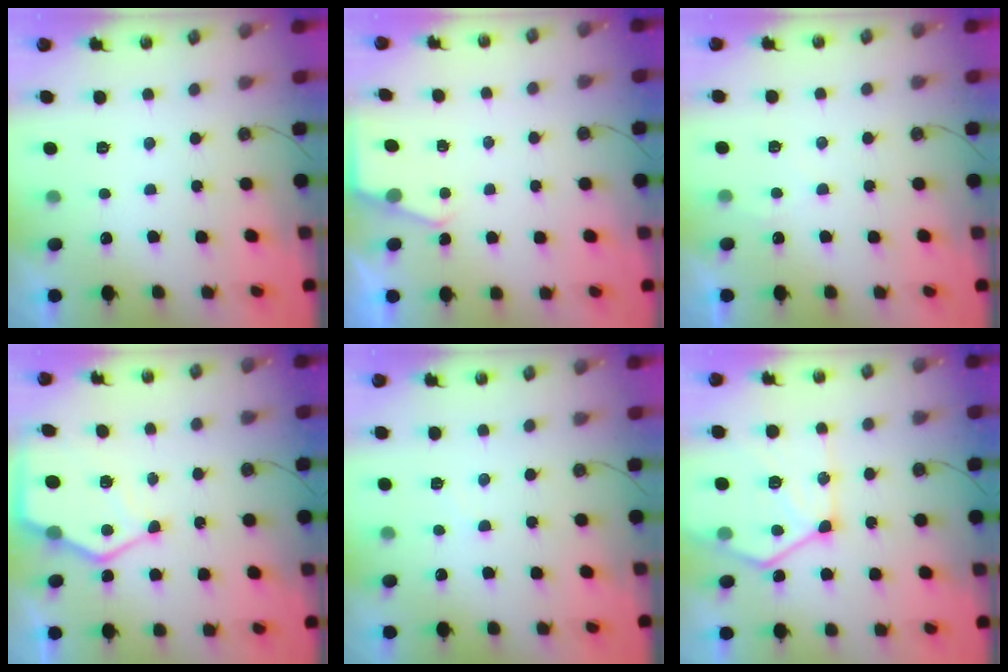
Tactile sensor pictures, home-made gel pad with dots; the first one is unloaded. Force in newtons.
{"total": 2.3, "press": 2.3, "slide": 0.4}
{"total": 3.8, "press": 3.8, "slide": 0.4}
{"total": 9.5, "press": 9.4, "slide": 1.1}
{"total": 2.0, "press": 2.0, "slide": 0.4}
{"total": 17.0, "press": 16.9, "slide": 1.7}